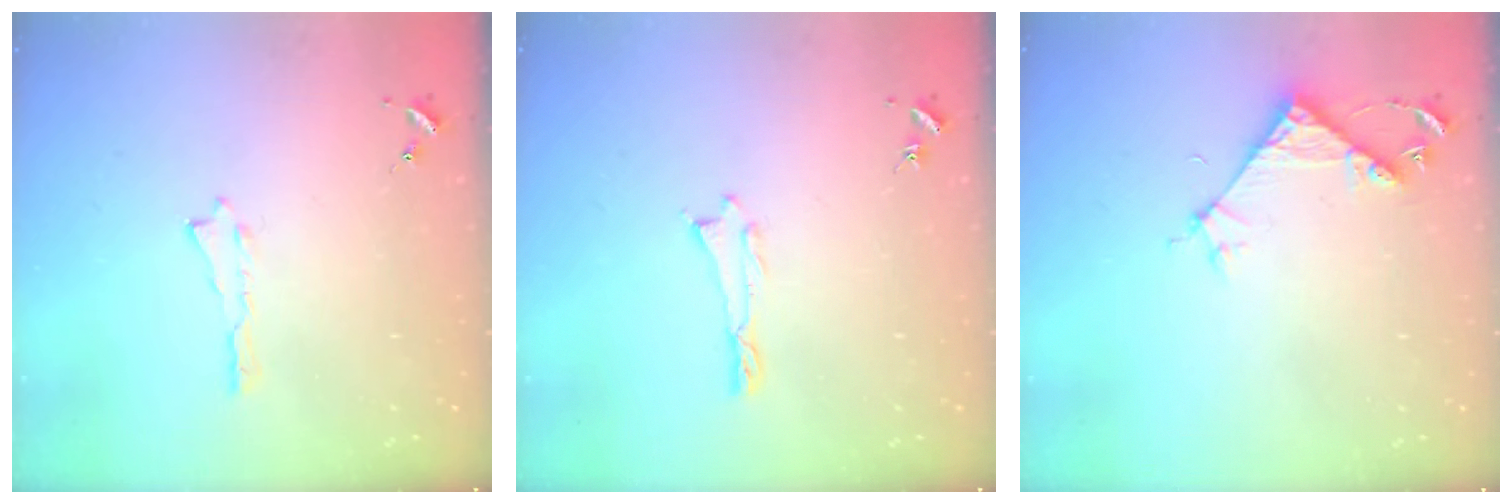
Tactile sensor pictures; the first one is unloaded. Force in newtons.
{"total": 0.0}
{"total": 5.4, "press": 5.4, "slide": 0.4}